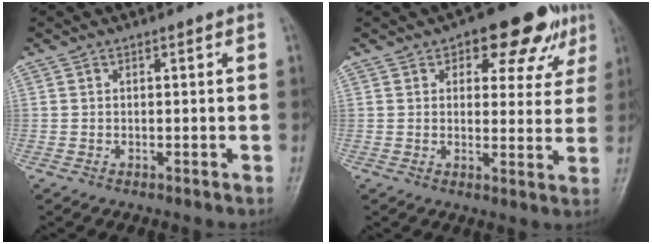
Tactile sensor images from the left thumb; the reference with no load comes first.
{"total": 11.8, "force": [6.1, 6.2, 8.1], "torque": [-0.051, -0.009, 0.074]}